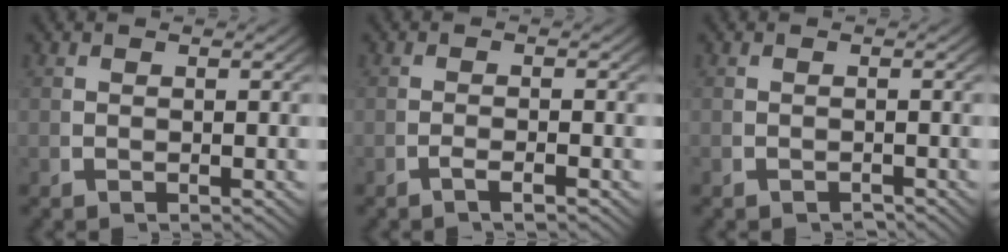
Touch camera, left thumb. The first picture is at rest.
{"total": 1.3, "force": [-0.9, 0.0, 0.9], "torque": [-0.020, -0.001, -0.020]}
{"total": 1.1, "force": [-1.1, 0.2, 0.1], "torque": [-0.001, -0.005, -0.015]}